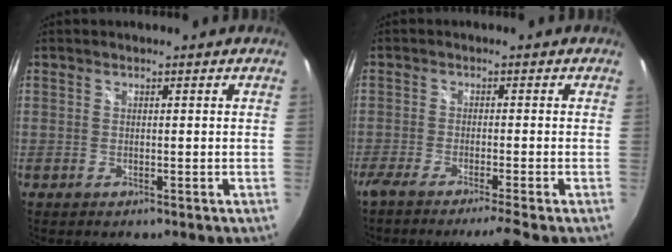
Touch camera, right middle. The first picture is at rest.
{"total": 6.1, "force": [-5.1, -1.3, 3.0], "torque": [-0.063, -0.017, -0.088]}